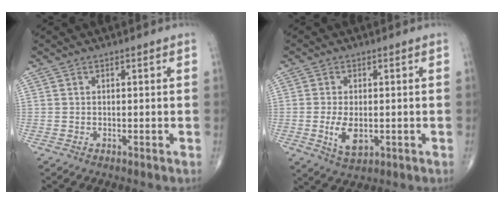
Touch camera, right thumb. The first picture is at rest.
{"total": 5.6, "force": [-1.0, 3.0, 4.7], "torque": [-0.084, -0.009, -0.011]}